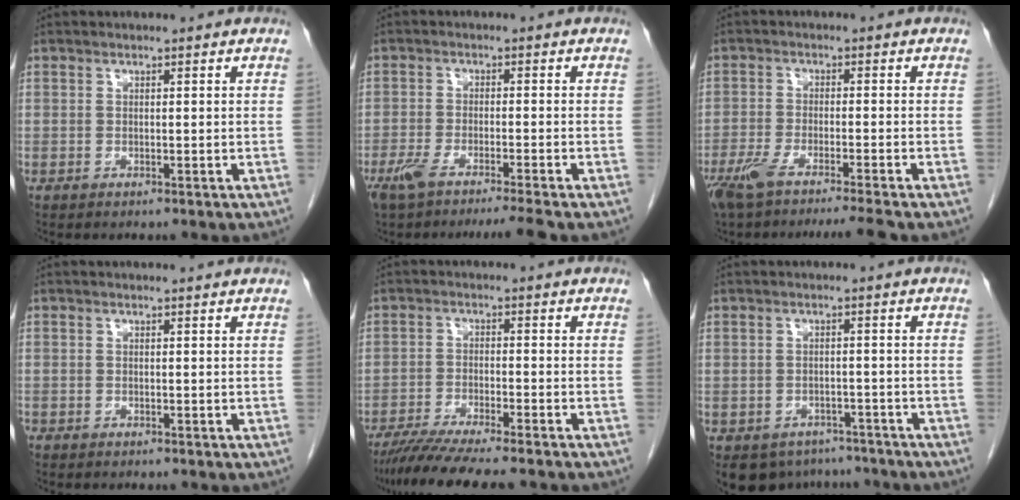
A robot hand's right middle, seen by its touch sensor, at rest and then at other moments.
{"total": 7.8, "force": [-6.2, -0.4, 4.8], "torque": [-0.075, -0.015, -0.102]}
{"total": 10.0, "force": [-8.1, -0.6, 5.8], "torque": [-0.088, -0.021, -0.132]}
{"total": 0.0}
{"total": 9.7, "force": [-8.2, 0.0, 5.2], "torque": [-0.076, -0.025, -0.133]}
{"total": 8.4, "force": [-6.8, 4.9, 1.2], "torque": [-0.015, 0.007, -0.085]}